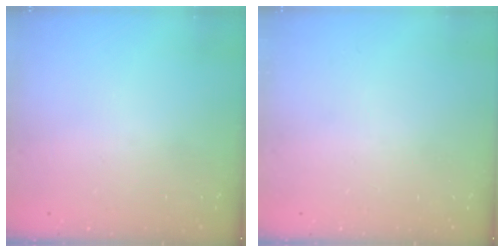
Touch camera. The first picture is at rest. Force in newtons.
{"total": 0.0}